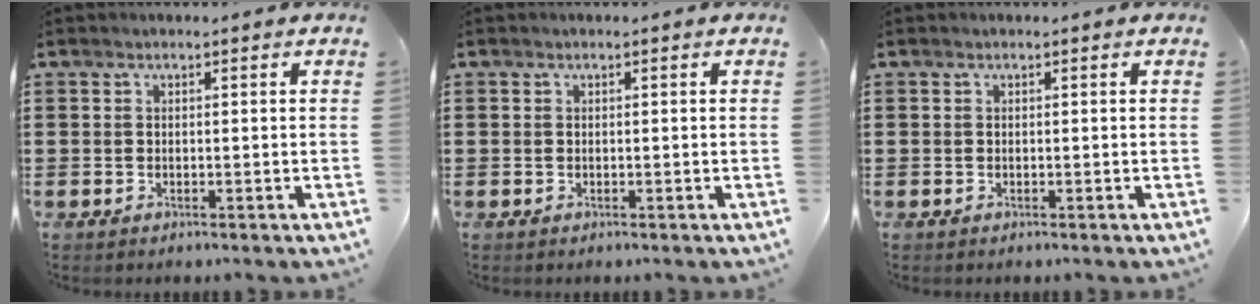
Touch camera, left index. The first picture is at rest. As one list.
[{"total": 0.0}, {"total": 0.0}]